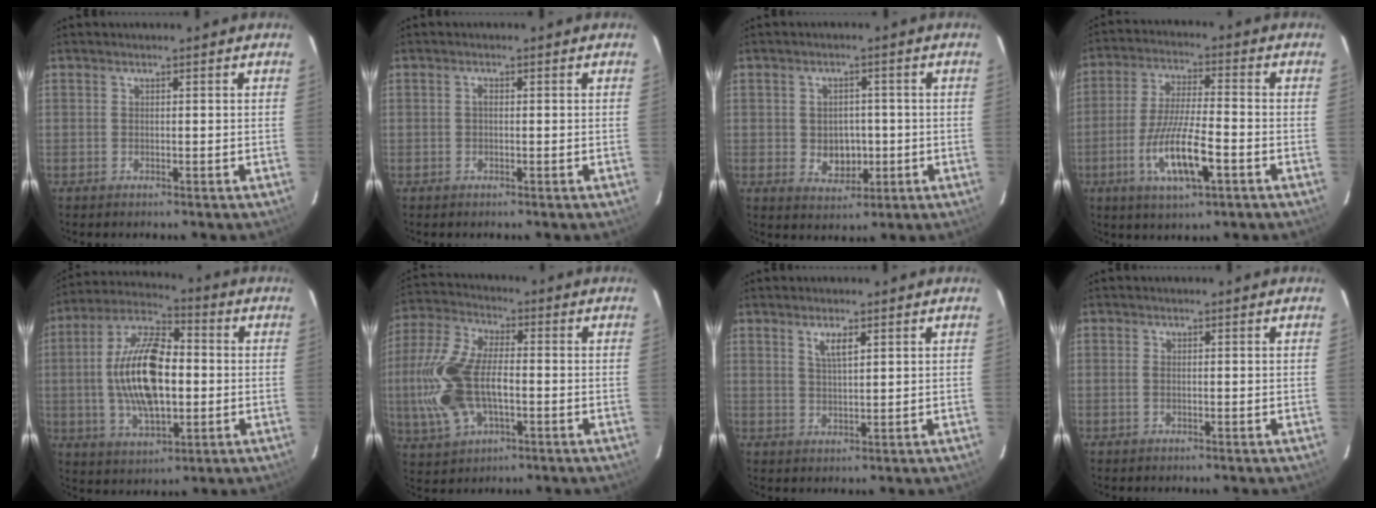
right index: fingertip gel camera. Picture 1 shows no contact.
{"total": 0.7, "force": [-0.1, 0.4, 0.5], "torque": [-0.010, 0.005, -0.002]}
{"total": 5.6, "force": [-0.8, 4.4, 3.3], "torque": [-0.060, 0.002, -0.001]}
{"total": 12.3, "force": [-4.8, 2.5, 11.1], "torque": [-0.222, -0.013, -0.086]}
{"total": 17.7, "force": [-0.7, 8.2, 15.6], "torque": [-0.308, 0.009, -0.014]}
{"total": 16.6, "force": [-2.5, 8.8, 13.9], "torque": [-0.319, 0.005, -0.044]}
{"total": 3.2, "force": [1.8, 0.8, 2.6], "torque": [-0.047, 0.001, 0.034]}
{"total": 0.7, "force": [-0.1, 0.3, 0.6], "torque": [-0.015, 0.000, -0.004]}